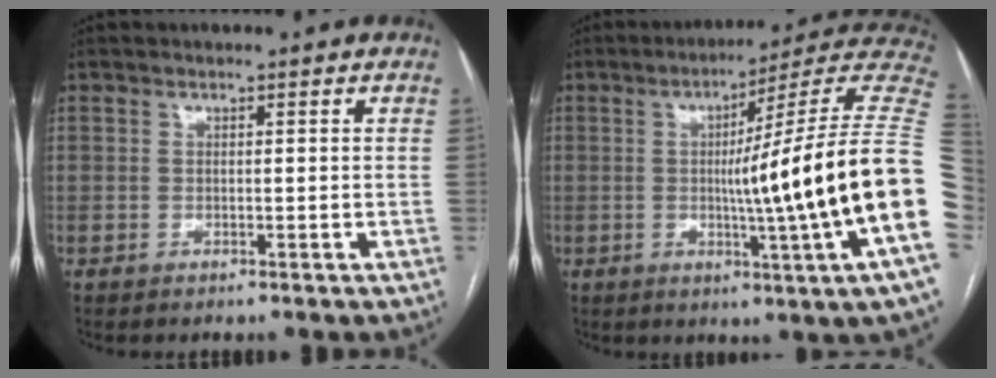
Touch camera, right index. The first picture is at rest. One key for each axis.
{"total": 24.2, "fx": -1.9, "fy": -2.6, "fz": 24.0, "tx": -0.230, "ty": 0.001, "tz": -0.052}